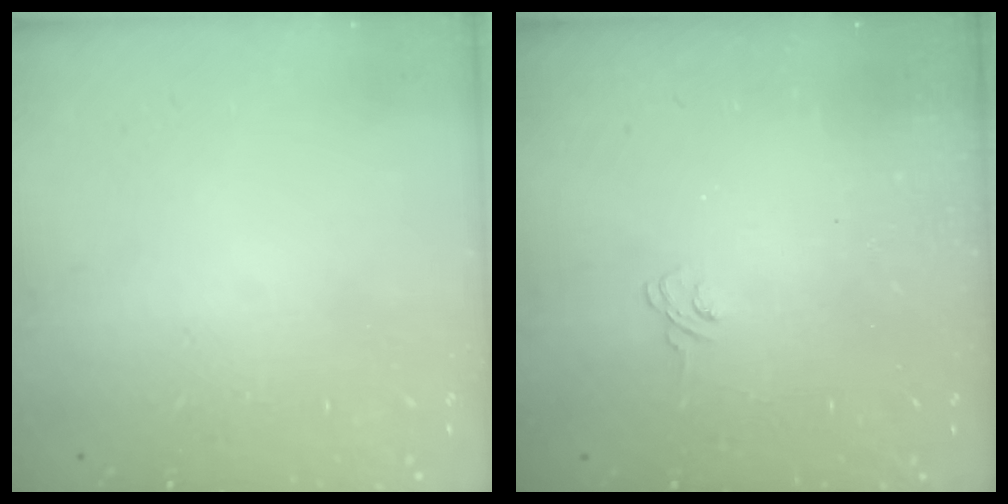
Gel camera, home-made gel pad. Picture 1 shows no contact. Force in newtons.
{"total": 2.5, "press": 2.1, "slide": 1.3}